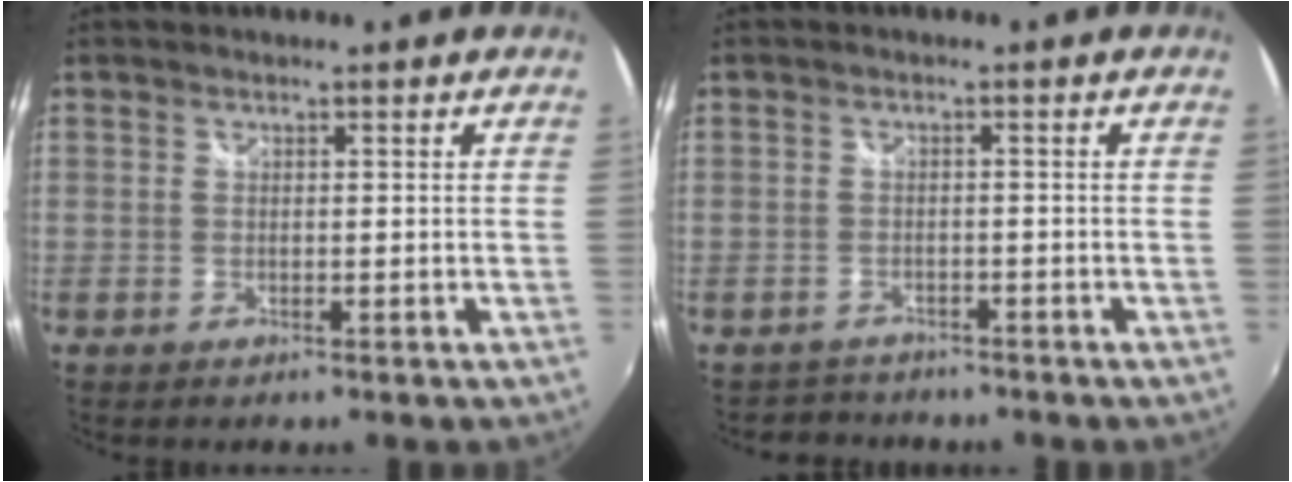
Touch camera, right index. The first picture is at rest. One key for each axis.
{"total": 3.0, "fx": -2.6, "fy": 1.5, "fz": -0.3, "tx": -0.009, "ty": 0.005, "tz": -0.043}